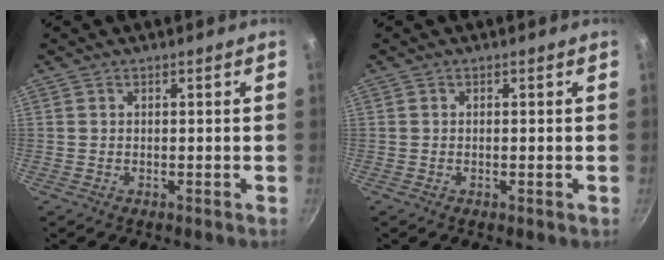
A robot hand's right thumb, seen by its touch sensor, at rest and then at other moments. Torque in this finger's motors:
{"motor_torque": [-0.09, 0.14, -0.42, 0.12, 0.02]}